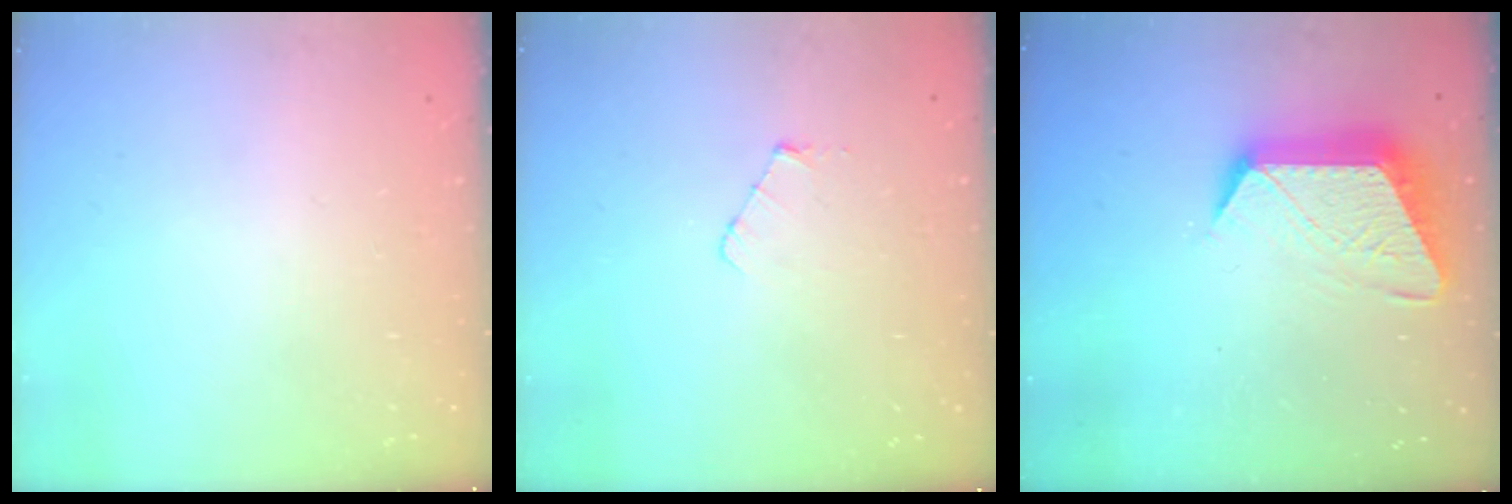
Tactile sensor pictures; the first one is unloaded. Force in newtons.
{"total": 3.6, "press": 3.6, "slide": 0.4}
{"total": 14.7, "press": 14.6, "slide": 0.8}